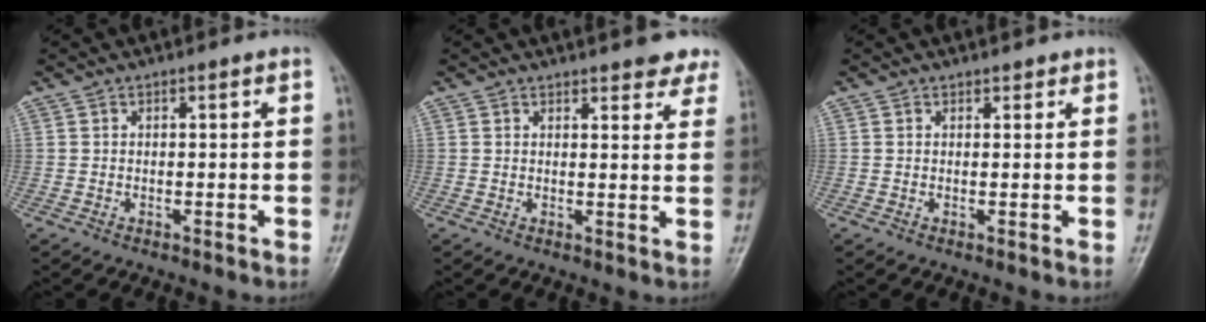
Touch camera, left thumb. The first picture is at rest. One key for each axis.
{"total": 7.3, "fx": 6.1, "fy": 2.3, "fz": 3.2, "tx": -0.005, "ty": -0.025, "tz": 0.059}
{"total": 0.9, "fx": 0.7, "fy": 0.5, "fz": 0.0, "tx": 0.006, "ty": -0.004, "tz": 0.006}